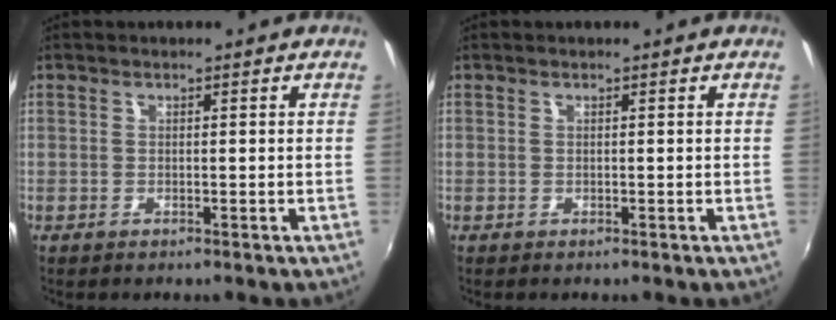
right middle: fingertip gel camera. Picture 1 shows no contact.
{"total": 0.0}